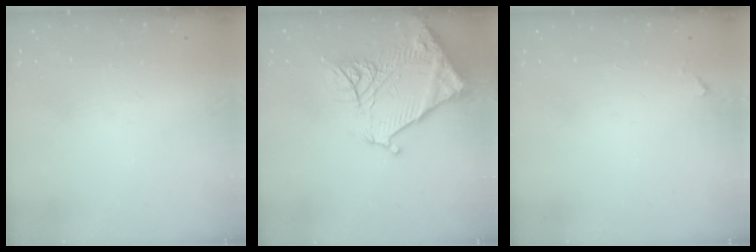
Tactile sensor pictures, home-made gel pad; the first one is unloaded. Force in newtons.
{"total": 18.5, "press": 18.4, "slide": 1.9}
{"total": 4.2, "press": 4.2, "slide": 0.1}